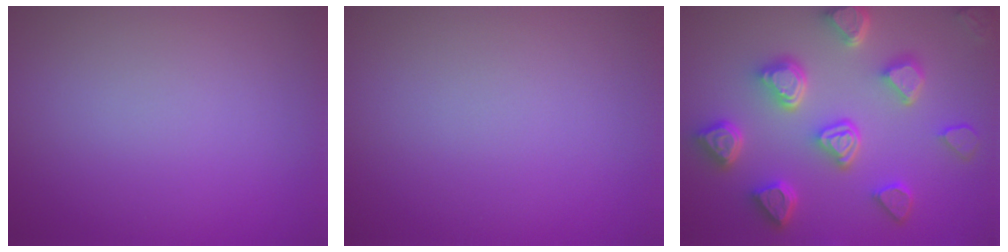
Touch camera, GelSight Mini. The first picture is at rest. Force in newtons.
{"total": 0.0}
{"total": 7.0, "press": 5.8, "slide": 4.0}